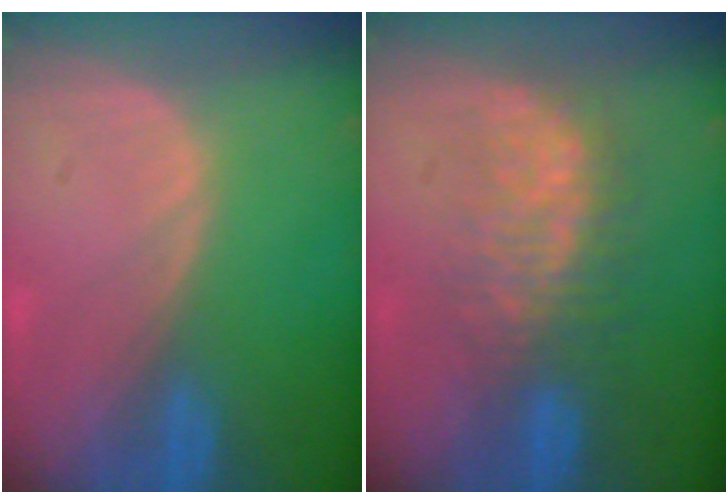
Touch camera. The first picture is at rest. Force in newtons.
{"total": 7.8, "press": 7.6, "slide": 2.0}